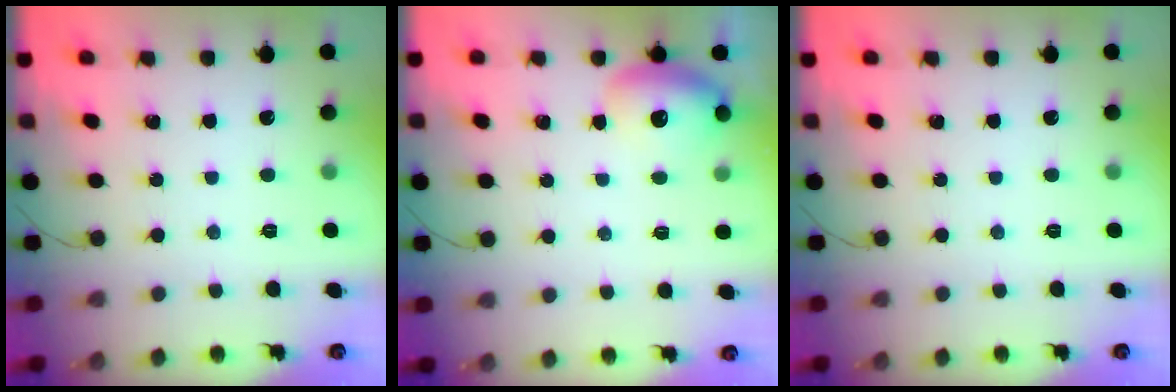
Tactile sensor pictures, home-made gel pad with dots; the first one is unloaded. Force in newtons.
{"total": 13.0, "press": 11.7, "slide": 5.5}
{"total": 0.0}